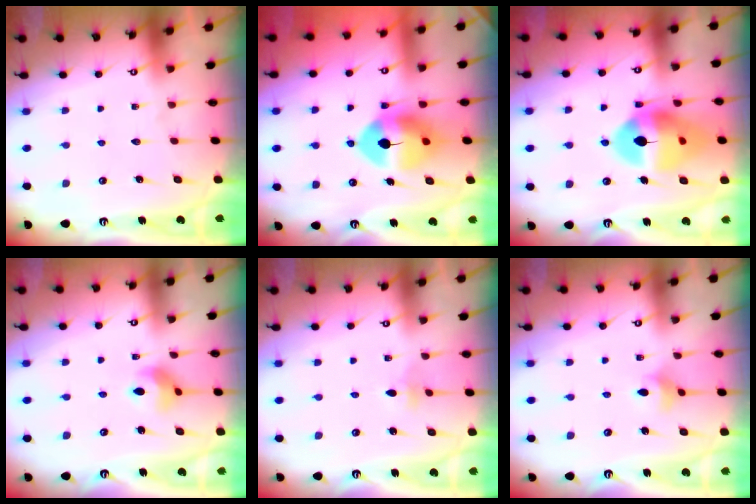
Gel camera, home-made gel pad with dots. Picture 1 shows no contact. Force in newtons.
{"total": 11.0, "press": 10.8, "slide": 1.9}
{"total": 16.5, "press": 16.4, "slide": 1.9}
{"total": 6.4, "press": 6.4, "slide": 0.5}
{"total": 2.8, "press": 2.7, "slide": 0.9}
{"total": 5.5, "press": 5.4, "slide": 0.9}